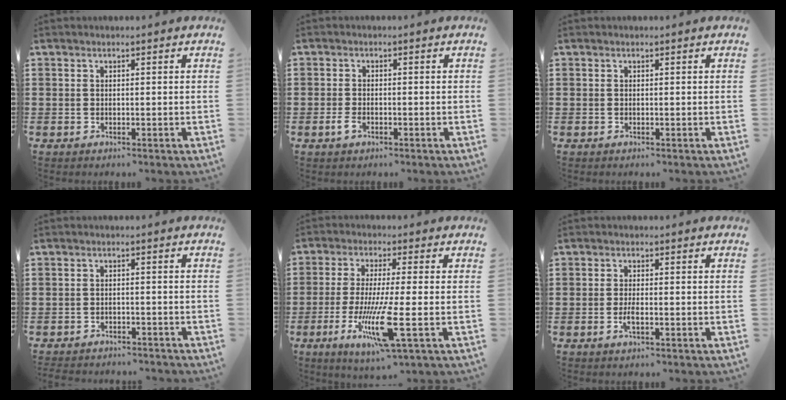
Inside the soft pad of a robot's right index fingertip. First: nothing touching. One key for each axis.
{"total": 1.9, "fx": -0.9, "fy": 0.9, "fz": 1.4, "tx": -0.042, "ty": -0.007, "tz": -0.021}
{"total": 0.0}
{"total": 2.1, "fx": -2.1, "fy": 0.2, "fz": -0.1, "tx": -0.004, "ty": -0.001, "tz": -0.045}
{"total": 11.5, "fx": -3.5, "fy": 0.9, "fz": 10.9, "tx": -0.226, "ty": -0.028, "tz": -0.066}
{"total": 2.0, "fx": -0.9, "fy": 0.4, "fz": 1.7, "tx": -0.039, "ty": -0.002, "tz": -0.018}